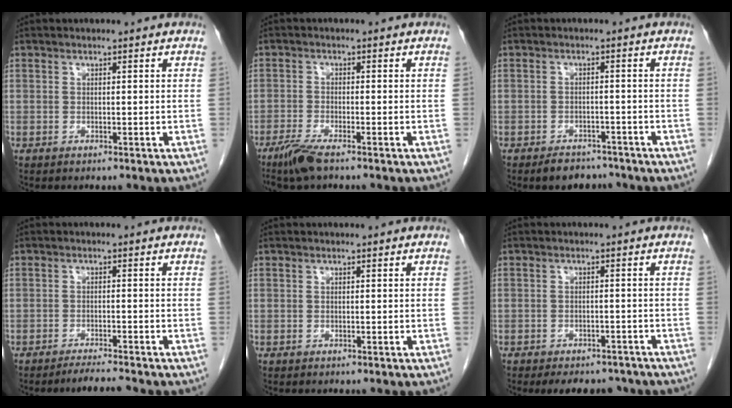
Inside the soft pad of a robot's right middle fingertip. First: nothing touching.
{"total": 4.3, "force": [-3.2, 0.5, 2.9], "torque": [-0.065, -0.011, -0.062]}
{"total": 4.0, "force": [-3.4, 1.8, 0.9], "torque": [-0.016, 0.000, -0.048]}
{"total": 3.0, "force": [-2.8, -0.7, 0.9], "torque": [-0.021, -0.014, -0.047]}
{"total": 0.0}
{"total": 7.4, "force": [-6.3, 3.3, 2.2], "torque": [-0.019, 0.000, -0.075]}